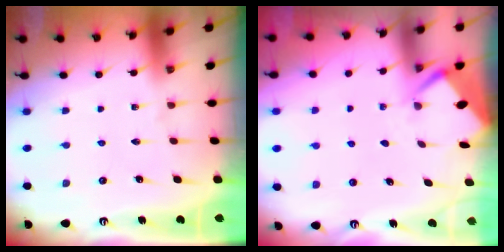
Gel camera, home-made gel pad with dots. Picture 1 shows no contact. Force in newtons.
{"total": 2.8, "press": 2.8, "slide": 0.4}